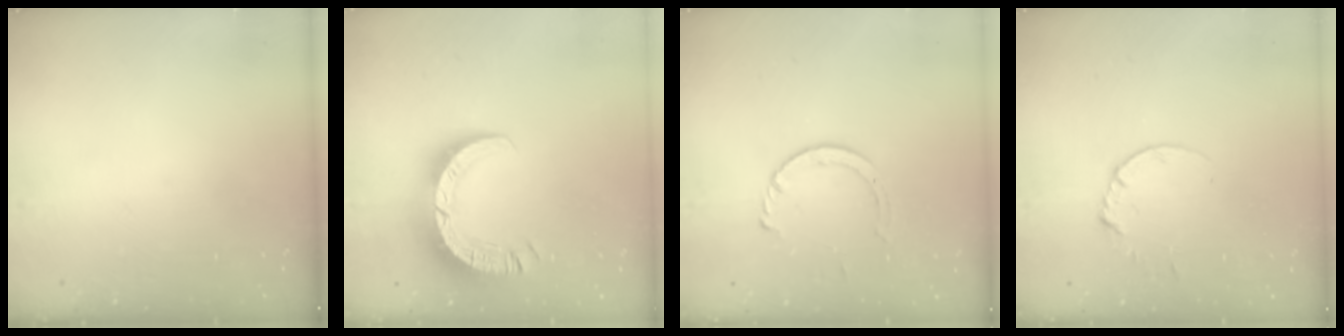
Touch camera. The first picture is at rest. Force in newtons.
{"total": 10.6, "press": 10.5, "slide": 1.0}
{"total": 3.9, "press": 3.9, "slide": 0.4}
{"total": 1.8, "press": 1.7, "slide": 0.2}